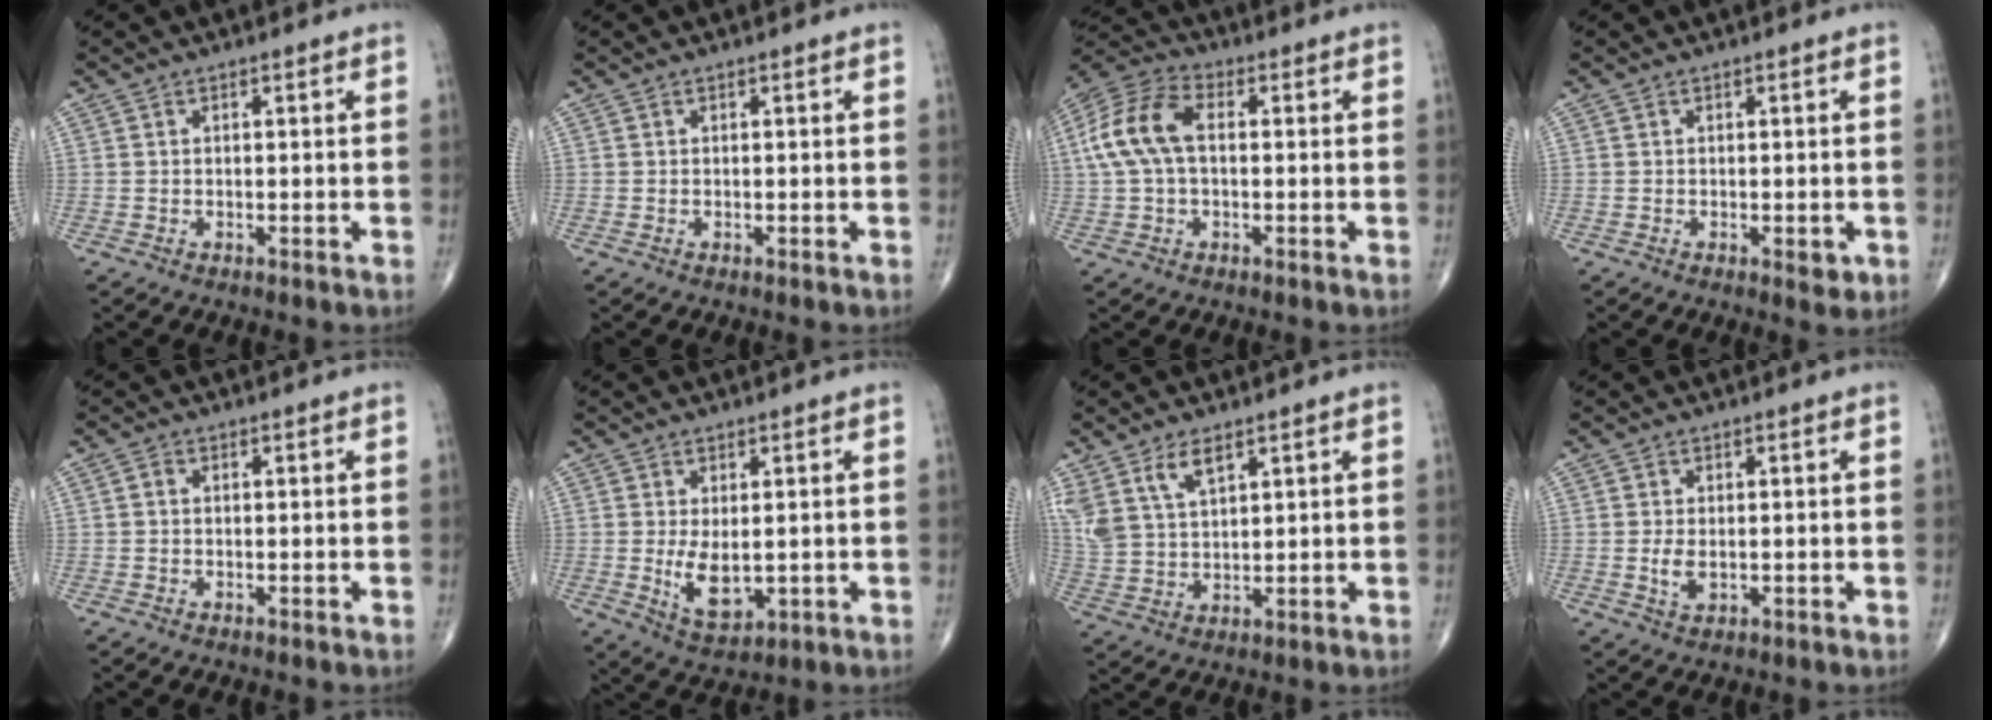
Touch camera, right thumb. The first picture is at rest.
{"total": 0.0}
{"total": 11.9, "force": [1.1, 7.1, 9.5], "torque": [-0.207, 0.033, 0.014]}
{"total": 2.2, "force": [-0.6, 1.1, 1.8], "torque": [-0.014, -0.002, -0.007]}
{"total": 0.7, "force": [-0.1, 0.6, 0.4], "torque": [-0.006, 0.001, -0.005]}
{"total": 6.5, "force": [-0.2, 3.4, 5.5], "torque": [-0.089, -0.019, 0.011]}
{"total": 8.3, "force": [5.0, 4.0, 5.3], "torque": [-0.107, -0.013, 0.110]}
{"total": 2.9, "force": [-0.2, 1.7, 2.4], "torque": [-0.049, -0.007, -0.001]}